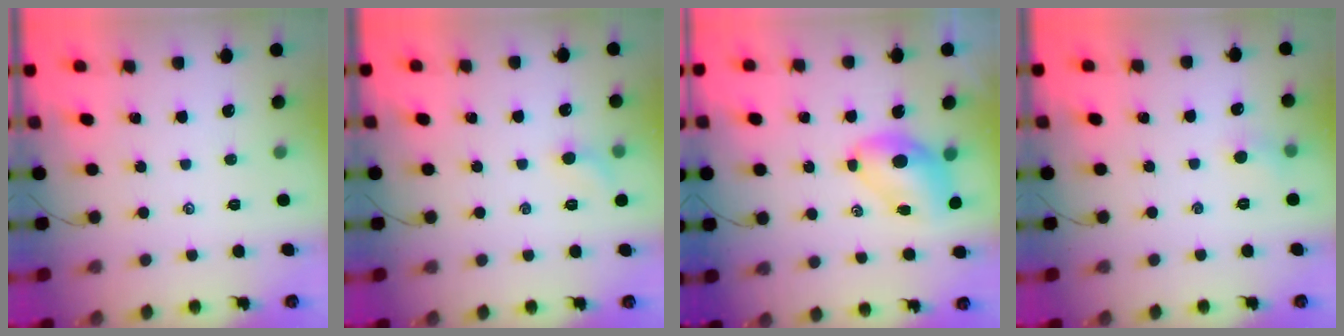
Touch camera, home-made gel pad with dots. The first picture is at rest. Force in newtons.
{"total": 5.2, "press": 5.0, "slide": 1.7}
{"total": 7.2, "press": 7.1, "slide": 1.3}
{"total": 3.6, "press": 3.4, "slide": 1.2}